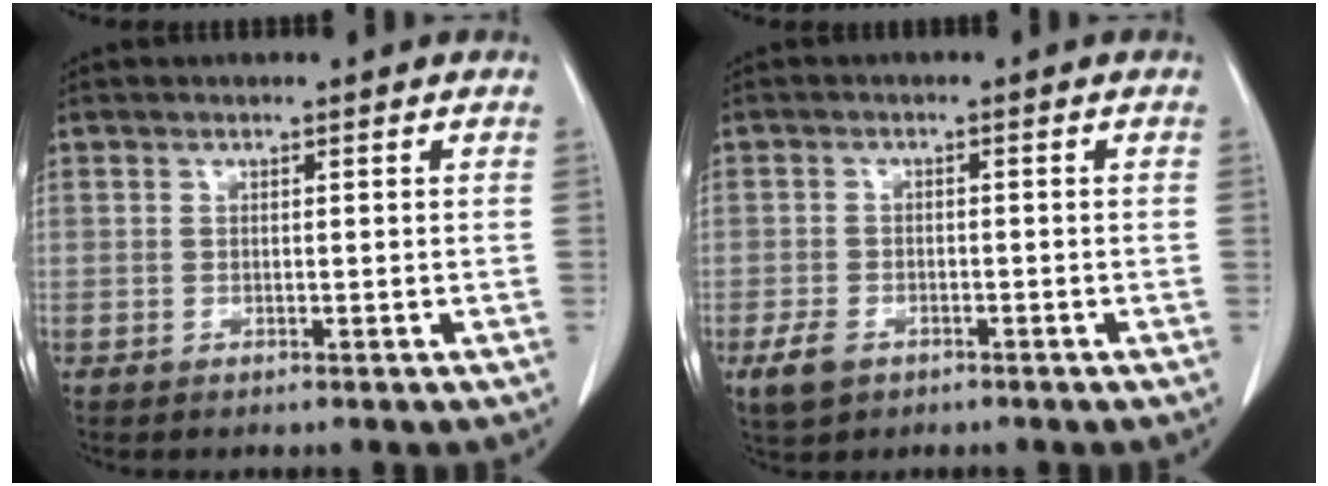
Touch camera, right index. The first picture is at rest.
{"total": 3.7, "force": [-2.0, 2.4, 2.0], "torque": [-0.046, -0.002, -0.026]}